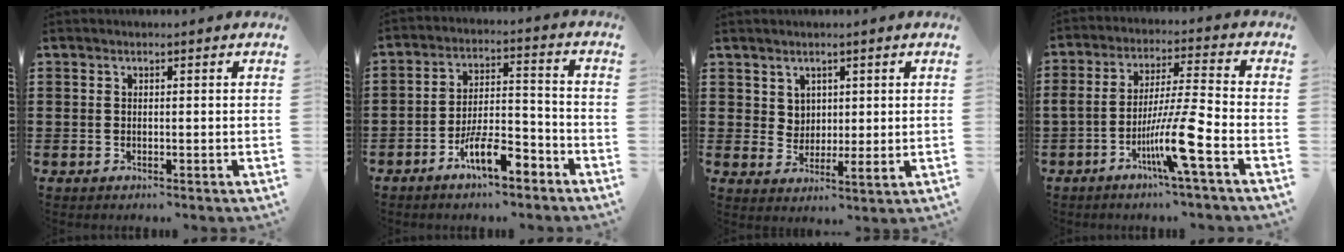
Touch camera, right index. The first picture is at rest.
{"total": 8.7, "force": [-5.7, 2.6, 6.1], "torque": [-0.113, 0.009, -0.103]}
{"total": 2.9, "force": [2.0, 1.9, 0.8], "torque": [-0.018, 0.004, 0.037]}
{"total": 10.8, "force": [-5.0, 0.2, 9.6], "torque": [-0.185, -0.007, -0.097]}